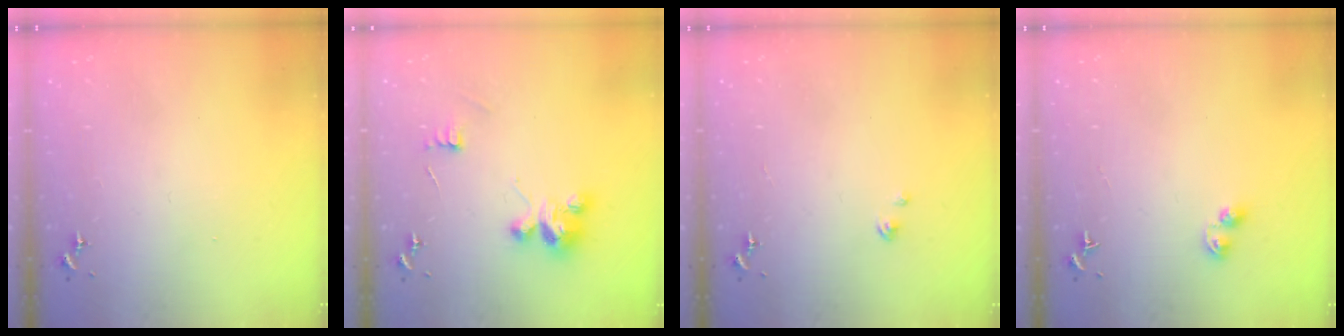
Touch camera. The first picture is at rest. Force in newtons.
{"total": 8.9, "press": 8.9, "slide": 0.3}
{"total": 1.6, "press": 1.6, "slide": 0.2}
{"total": 4.9, "press": 4.9, "slide": 0.6}